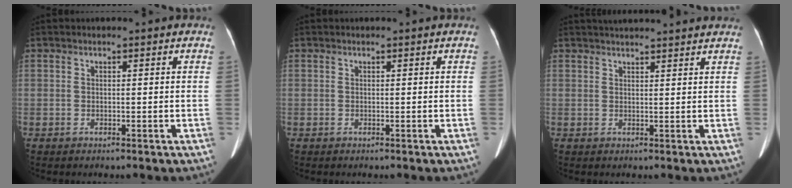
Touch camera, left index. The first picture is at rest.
{"total": 0.0}
{"total": 10.5, "force": [9.8, 0.5, 3.8], "torque": [-0.053, 0.029, 0.118]}